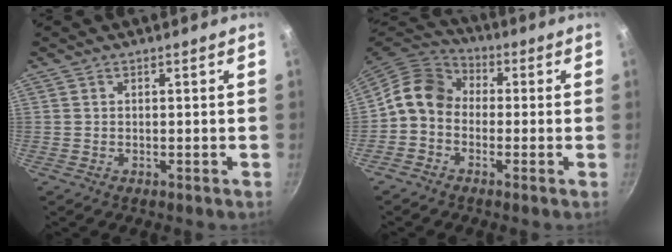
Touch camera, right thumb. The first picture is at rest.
{"total": 8.9, "force": [-0.9, 7.3, 5.1], "torque": [-0.074, 0.037, -0.043]}